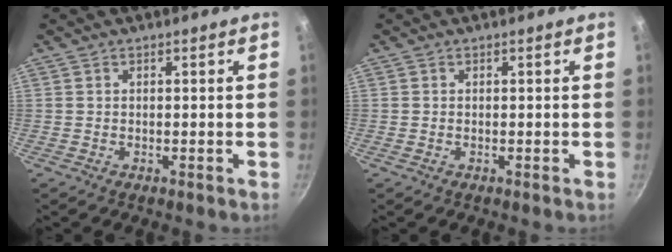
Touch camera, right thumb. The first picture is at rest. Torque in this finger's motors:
{"motor_torque": [-0.05, -0.25, 0.19, 0.07, -0.02]}